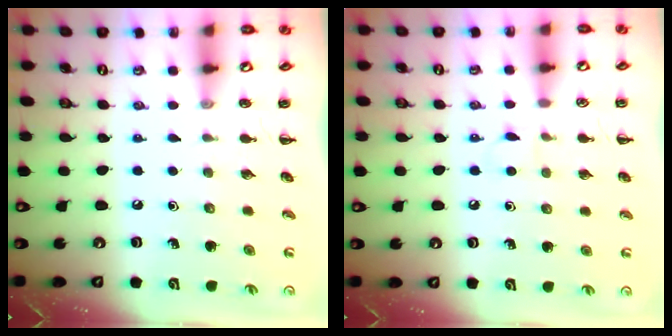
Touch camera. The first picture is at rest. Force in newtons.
{"total": 3.8, "press": 3.6, "slide": 1.3}